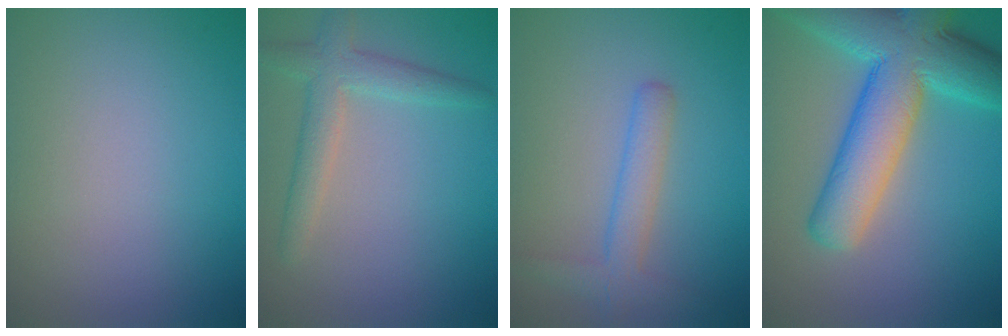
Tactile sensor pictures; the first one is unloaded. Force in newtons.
{"total": 3.2, "press": 3.2, "slide": 0.1}
{"total": 2.9, "press": 2.9, "slide": 0.2}
{"total": 10.9, "press": 10.9, "slide": 0.5}